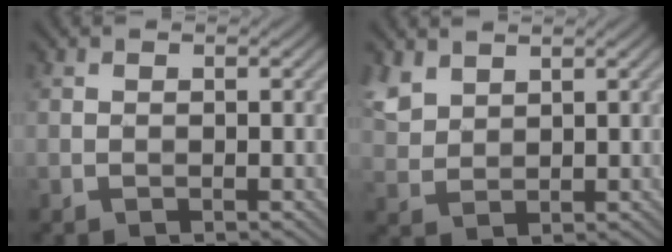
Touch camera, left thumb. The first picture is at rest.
{"total": 3.8, "force": [2.7, 2.1, 1.8], "torque": [-0.054, 0.002, 0.062]}